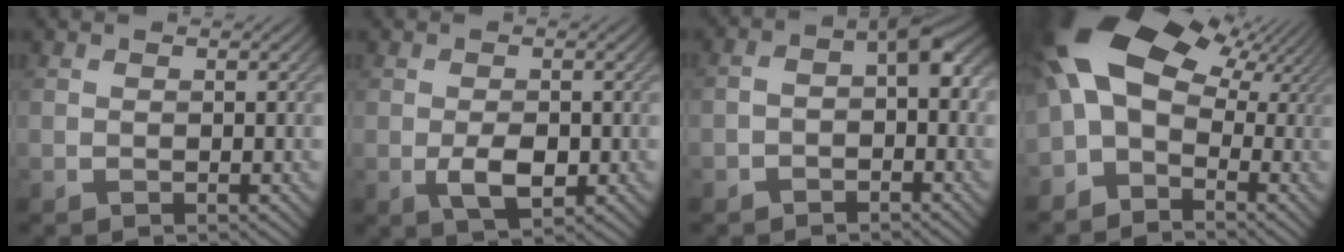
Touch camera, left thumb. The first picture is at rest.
{"total": 3.4, "force": [-0.9, 1.8, 2.7], "torque": [-0.053, -0.009, -0.014]}
{"total": 4.5, "force": [-1.1, 2.5, 3.6], "torque": [-0.052, 0.006, -0.027]}
{"total": 12.1, "force": [0.9, 7.5, 9.4], "torque": [-0.198, 0.010, 0.002]}